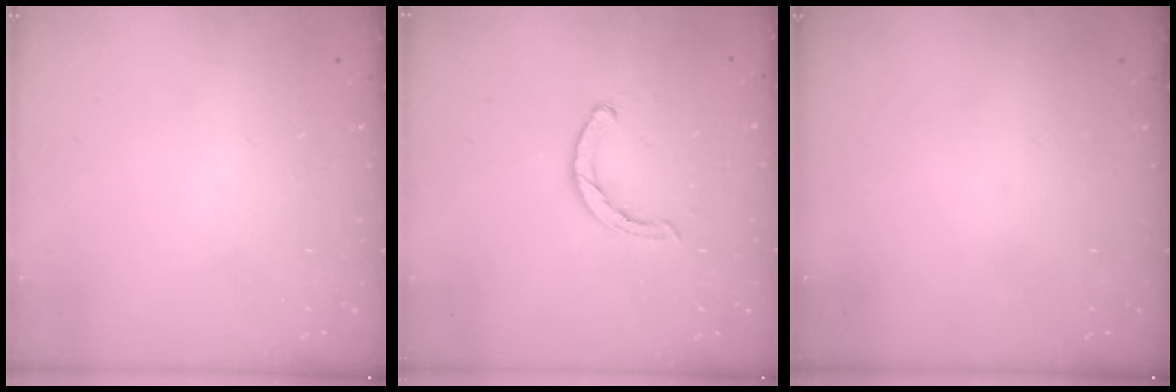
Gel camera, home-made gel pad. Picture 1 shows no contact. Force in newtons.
{"total": 2.5, "press": 2.5, "slide": 0.4}
{"total": 0.0}